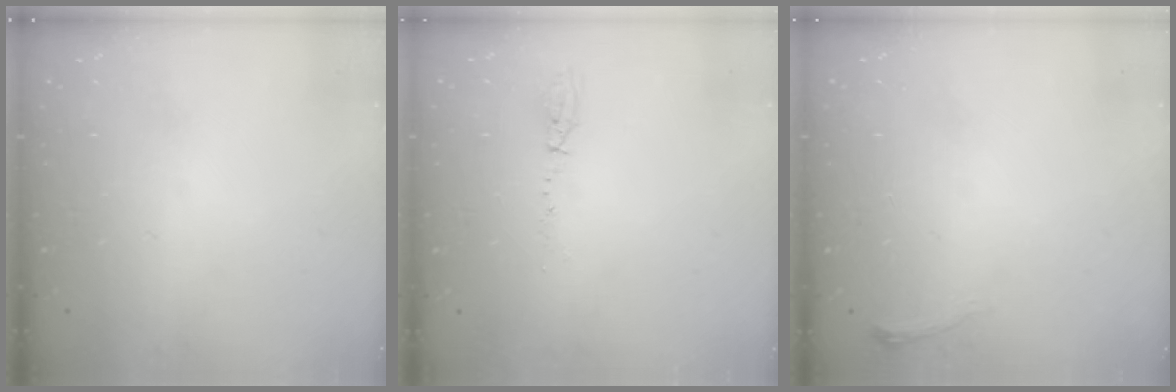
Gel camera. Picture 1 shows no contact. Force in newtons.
{"total": 3.9, "press": 3.8, "slide": 0.9}
{"total": 4.5, "press": 4.3, "slide": 1.1}